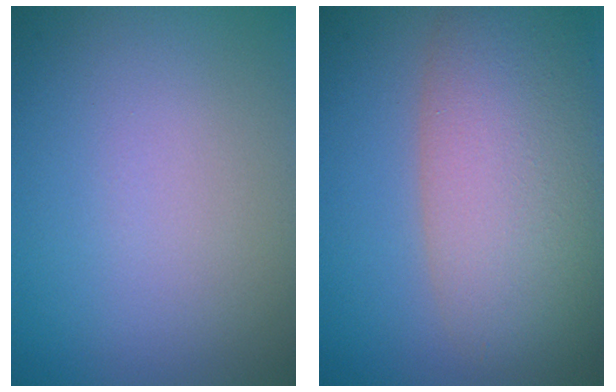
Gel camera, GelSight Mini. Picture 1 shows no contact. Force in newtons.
{"total": 9.6, "press": 9.6, "slide": 0.7}